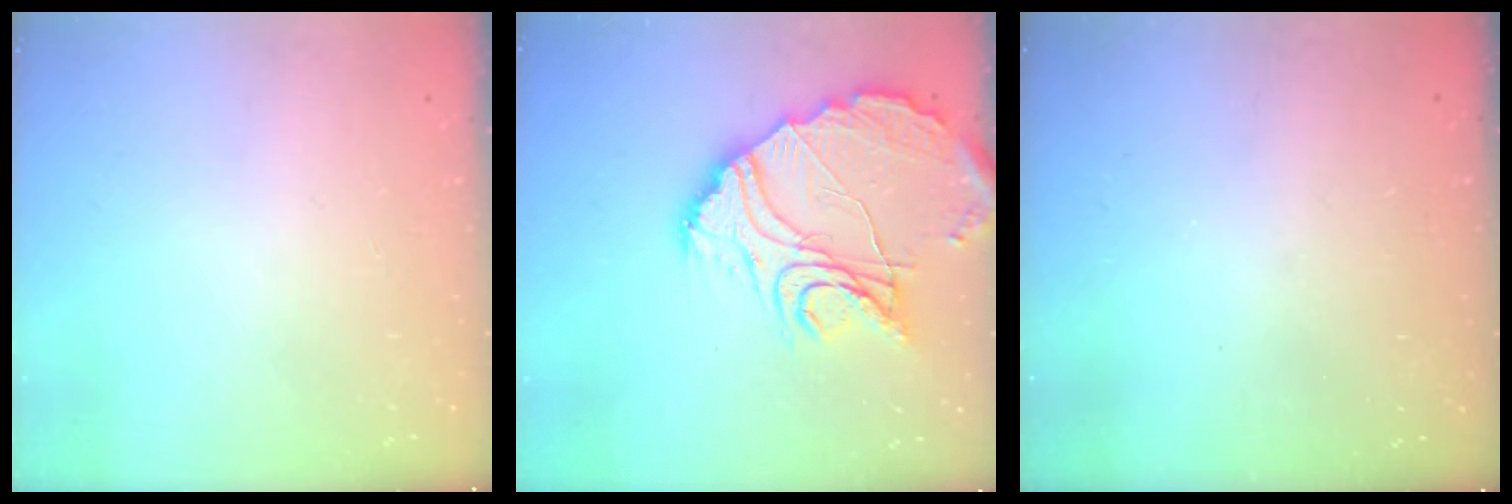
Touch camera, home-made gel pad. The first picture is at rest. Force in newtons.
{"total": 17.9, "press": 17.8, "slide": 1.9}
{"total": 3.4, "press": 3.4, "slide": 0.1}